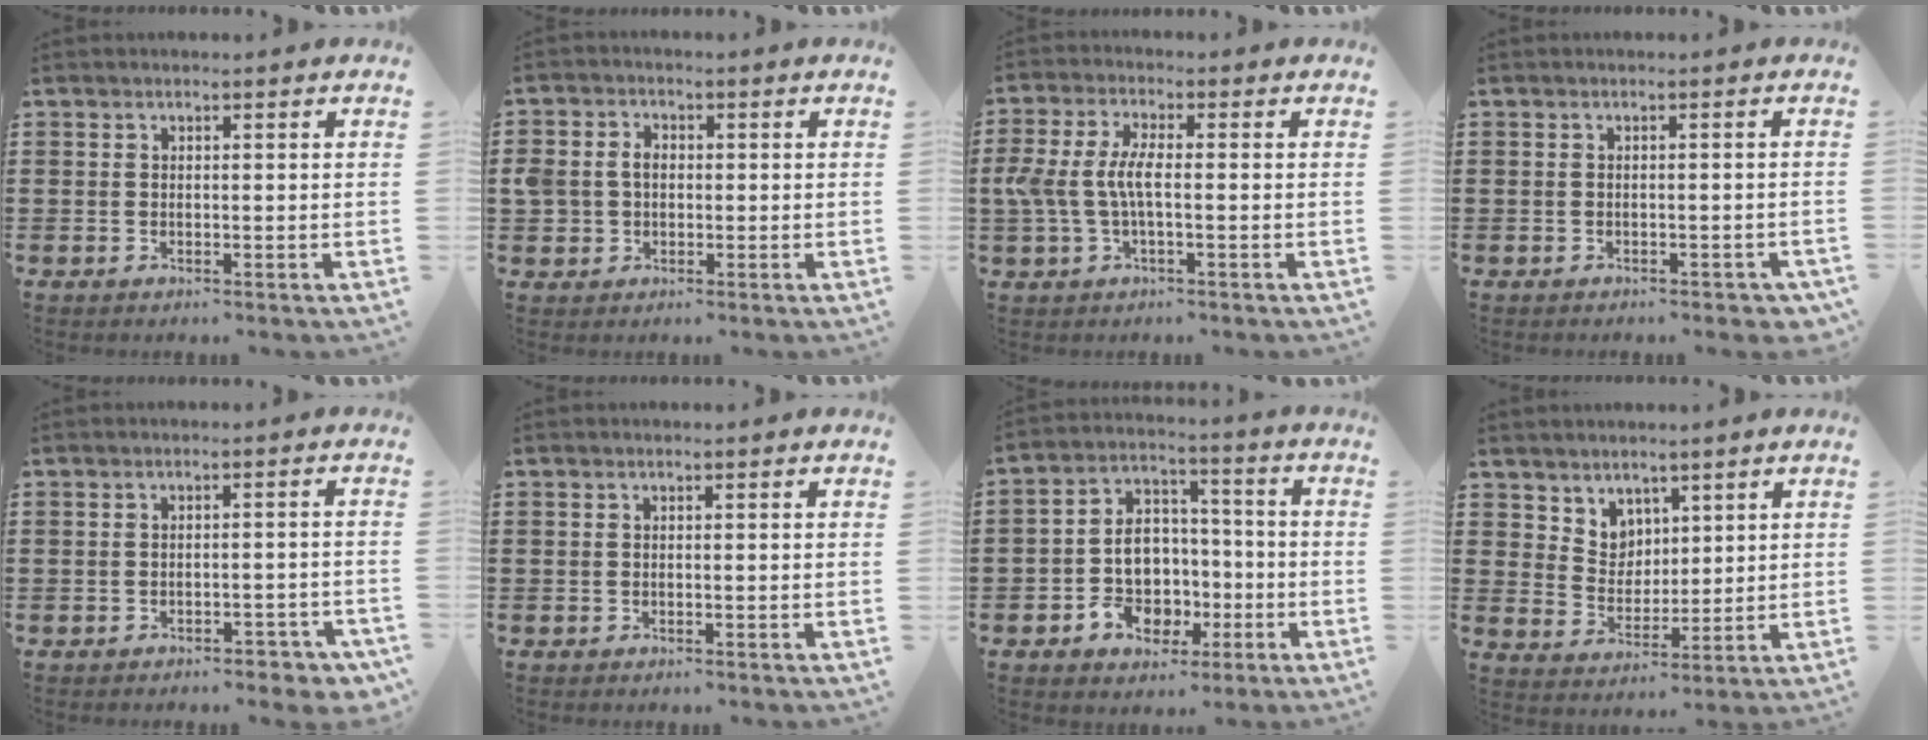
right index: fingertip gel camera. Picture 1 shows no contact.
{"total": 3.5, "force": [0.0, 3.0, 1.8], "torque": [-0.051, 0.009, -0.006]}
{"total": 5.6, "force": [-0.8, 2.1, 5.2], "torque": [-0.129, -0.006, -0.025]}
{"total": 0.8, "force": [-0.7, 0.1, 0.4], "torque": [-0.011, -0.005, -0.013]}
{"total": 2.5, "force": [-2.2, 0.4, 1.0], "torque": [-0.019, 0.001, -0.045]}
{"total": 0.0}
{"total": 9.2, "force": [-2.6, 7.1, 5.2], "torque": [-0.094, 0.020, -0.045]}
{"total": 5.0, "force": [3.6, 3.6, 0.2], "torque": [-0.027, -0.001, 0.068]}